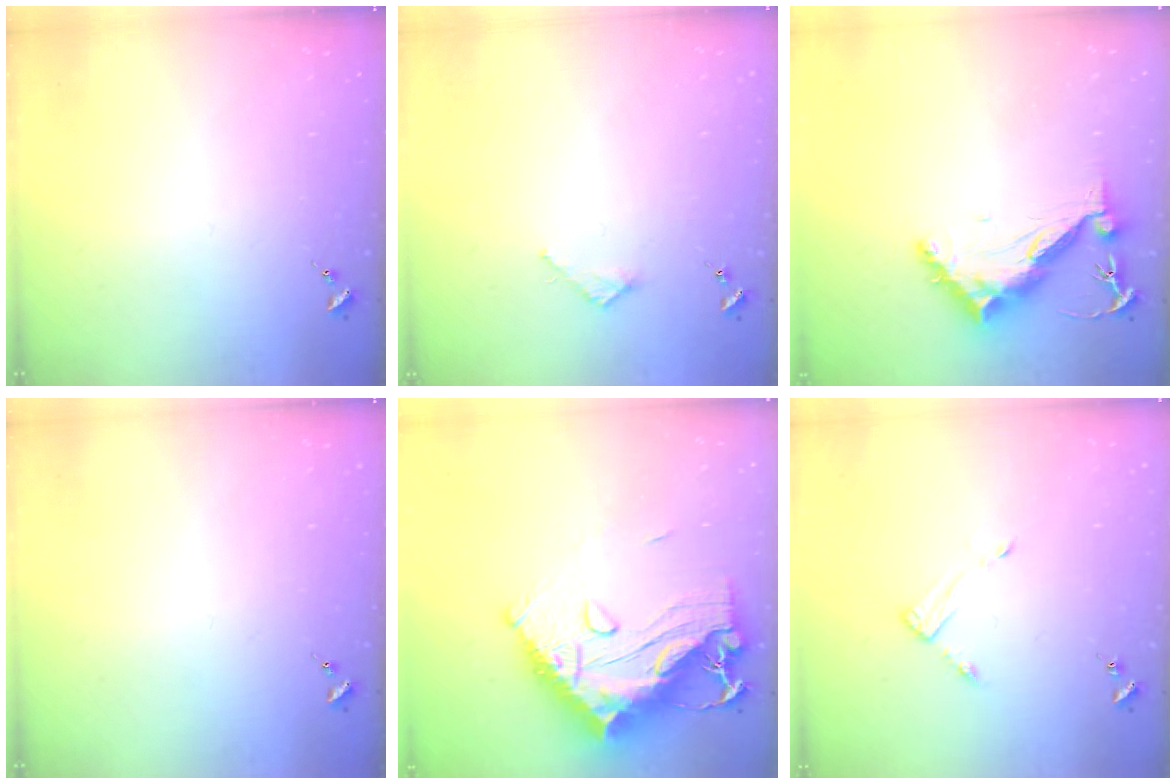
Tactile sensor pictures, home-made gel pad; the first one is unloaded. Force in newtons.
{"total": 2.7, "press": 2.7, "slide": 0.2}
{"total": 10.4, "press": 10.3, "slide": 0.9}
{"total": 0.0}
{"total": 22.9, "press": 22.7, "slide": 2.4}
{"total": 3.4, "press": 3.4, "slide": 0.4}